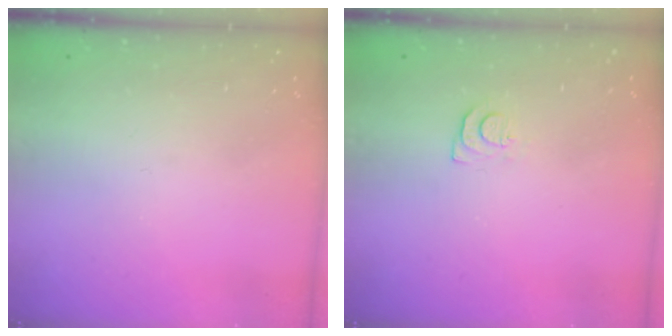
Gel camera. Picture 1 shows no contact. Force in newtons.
{"total": 6.9, "press": 6.9, "slide": 0.5}